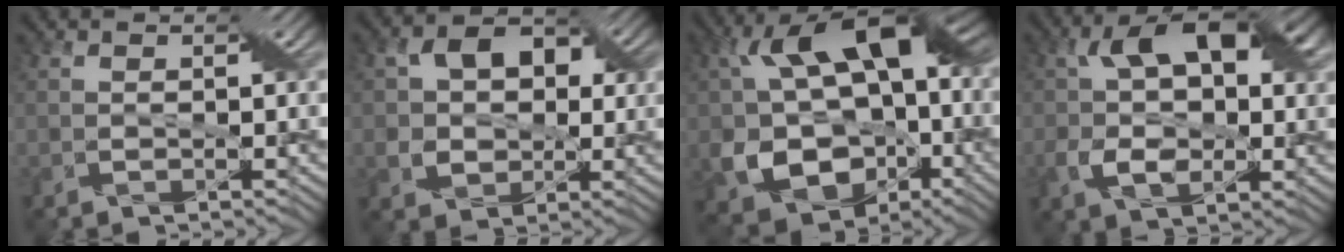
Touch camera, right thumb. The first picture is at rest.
{"total": 8.1, "force": [1.5, 6.3, 4.8], "torque": [-0.097, 0.013, 0.016]}
{"total": 17.7, "force": [-0.9, 12.6, 12.4], "torque": [-0.218, -0.021, -0.006]}
{"total": 11.1, "force": [1.2, 6.8, 8.7], "torque": [-0.166, -0.001, 0.019]}